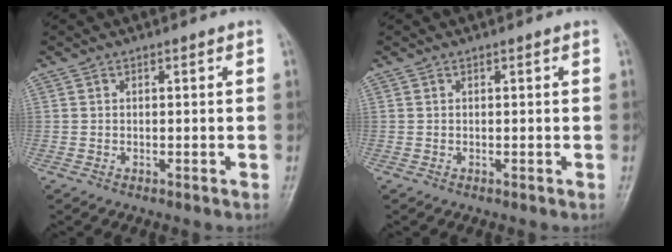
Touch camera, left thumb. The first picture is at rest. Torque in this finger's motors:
{"motor_torque": [0.00, 0.00, 0.00, 0.00, 0.00]}